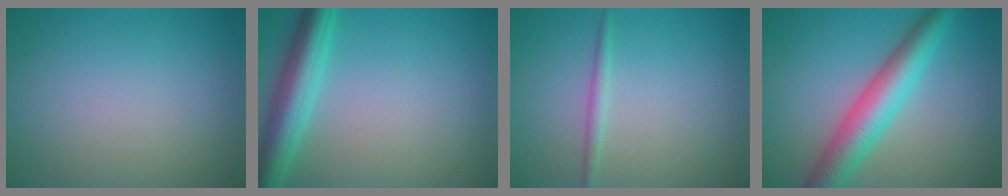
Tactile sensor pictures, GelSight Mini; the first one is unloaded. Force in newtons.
{"total": 5.6, "press": 5.6, "slide": 0.3}
{"total": 1.2, "press": 1.2, "slide": 0.1}
{"total": 6.4, "press": 6.3, "slide": 0.1}